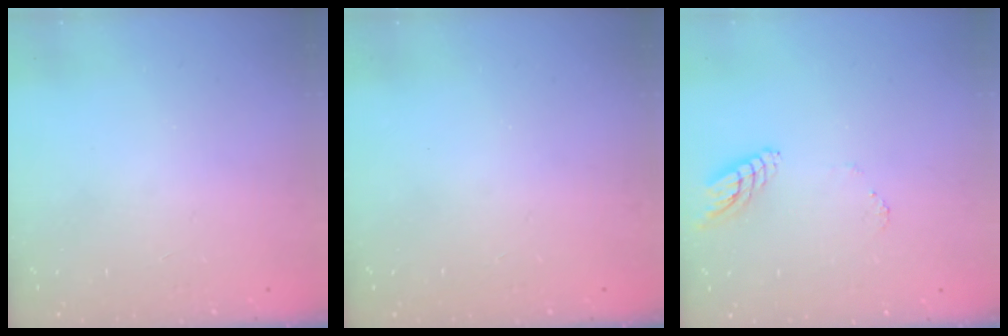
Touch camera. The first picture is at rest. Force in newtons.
{"total": 0.0}
{"total": 6.8, "press": 6.7, "slide": 0.7}